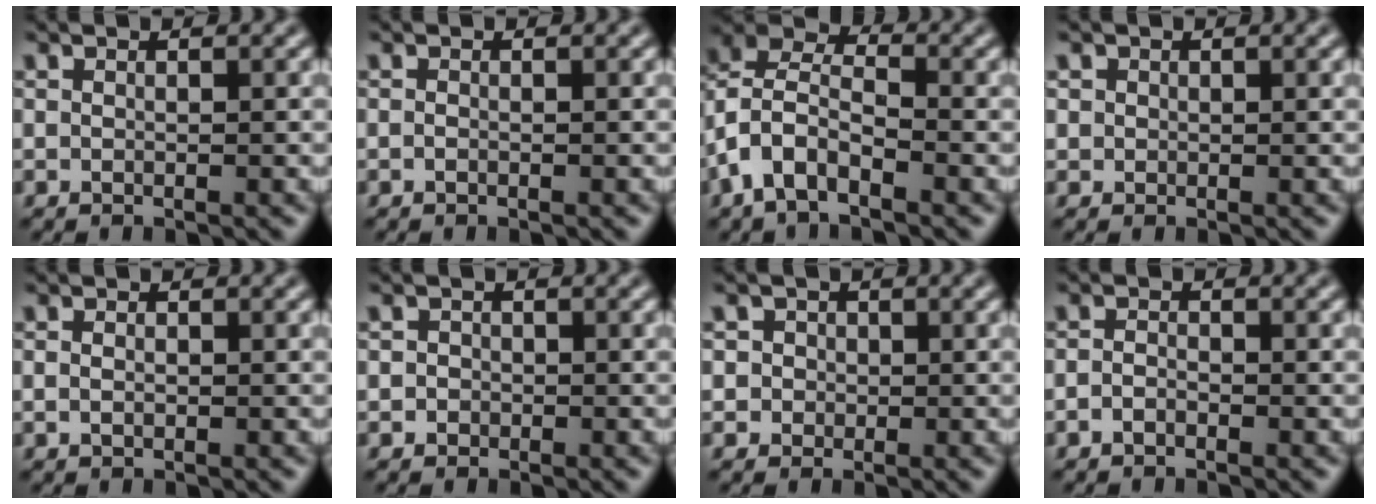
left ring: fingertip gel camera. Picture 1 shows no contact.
{"total": 0.0}
{"total": 6.6, "force": [-2.8, 3.6, 4.7], "torque": [-0.100, 0.008, -0.070]}
{"total": 0.8, "force": [0.3, 0.8, 0.1], "torque": [0.008, -0.003, 0.002]}
{"total": 0.8, "force": [-0.1, 0.6, 0.6], "torque": [-0.011, -0.001, 0.000]}
{"total": 1.1, "force": [-0.2, 1.1, 0.2], "torque": [0.015, 0.000, -0.010]}
{"total": 2.5, "force": [0.6, 2.4, 0.7], "torque": [0.013, 0.008, -0.003]}
{"total": 1.0, "force": [-0.7, 0.5, 0.5], "torque": [-0.010, 0.001, -0.016]}